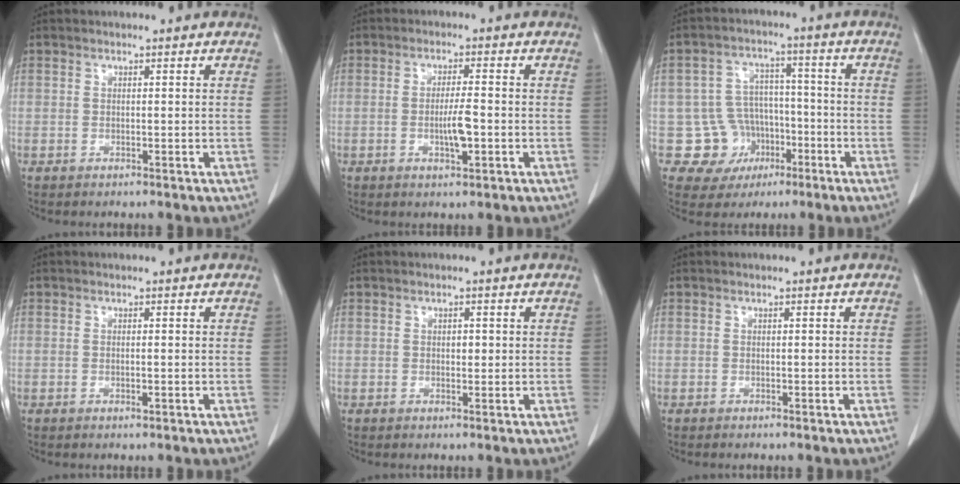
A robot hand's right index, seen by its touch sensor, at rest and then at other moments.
{"total": 4.2, "force": [-0.9, 0.6, 4.1], "torque": [-0.074, -0.003, -0.015]}
{"total": 9.2, "force": [-3.2, 8.6, 1.2], "torque": [-0.012, 0.027, -0.036]}
{"total": 0.8, "force": [-0.2, 0.2, 0.8], "torque": [-0.013, -0.002, -0.001]}
{"total": 1.2, "force": [0.2, 0.7, 0.9], "torque": [-0.012, 0.001, 0.003]}
{"total": 0.0}